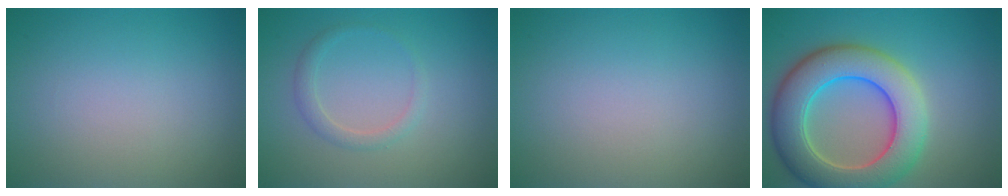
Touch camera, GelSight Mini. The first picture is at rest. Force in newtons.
{"total": 1.5, "press": 1.5, "slide": 0.1}
{"total": 0.0}
{"total": 9.2, "press": 9.2, "slide": 0.6}